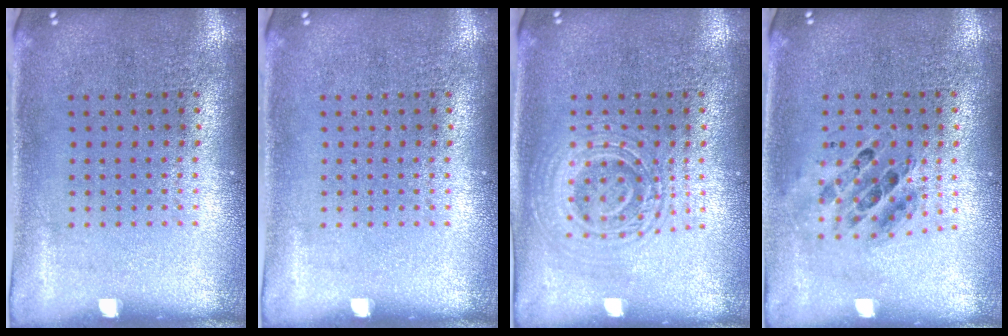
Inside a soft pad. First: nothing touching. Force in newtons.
{"total": 0.0}
{"total": 1.8, "press": 1.8, "slide": 0.4}
{"total": 0.7, "press": 0.7, "slide": 0.1}